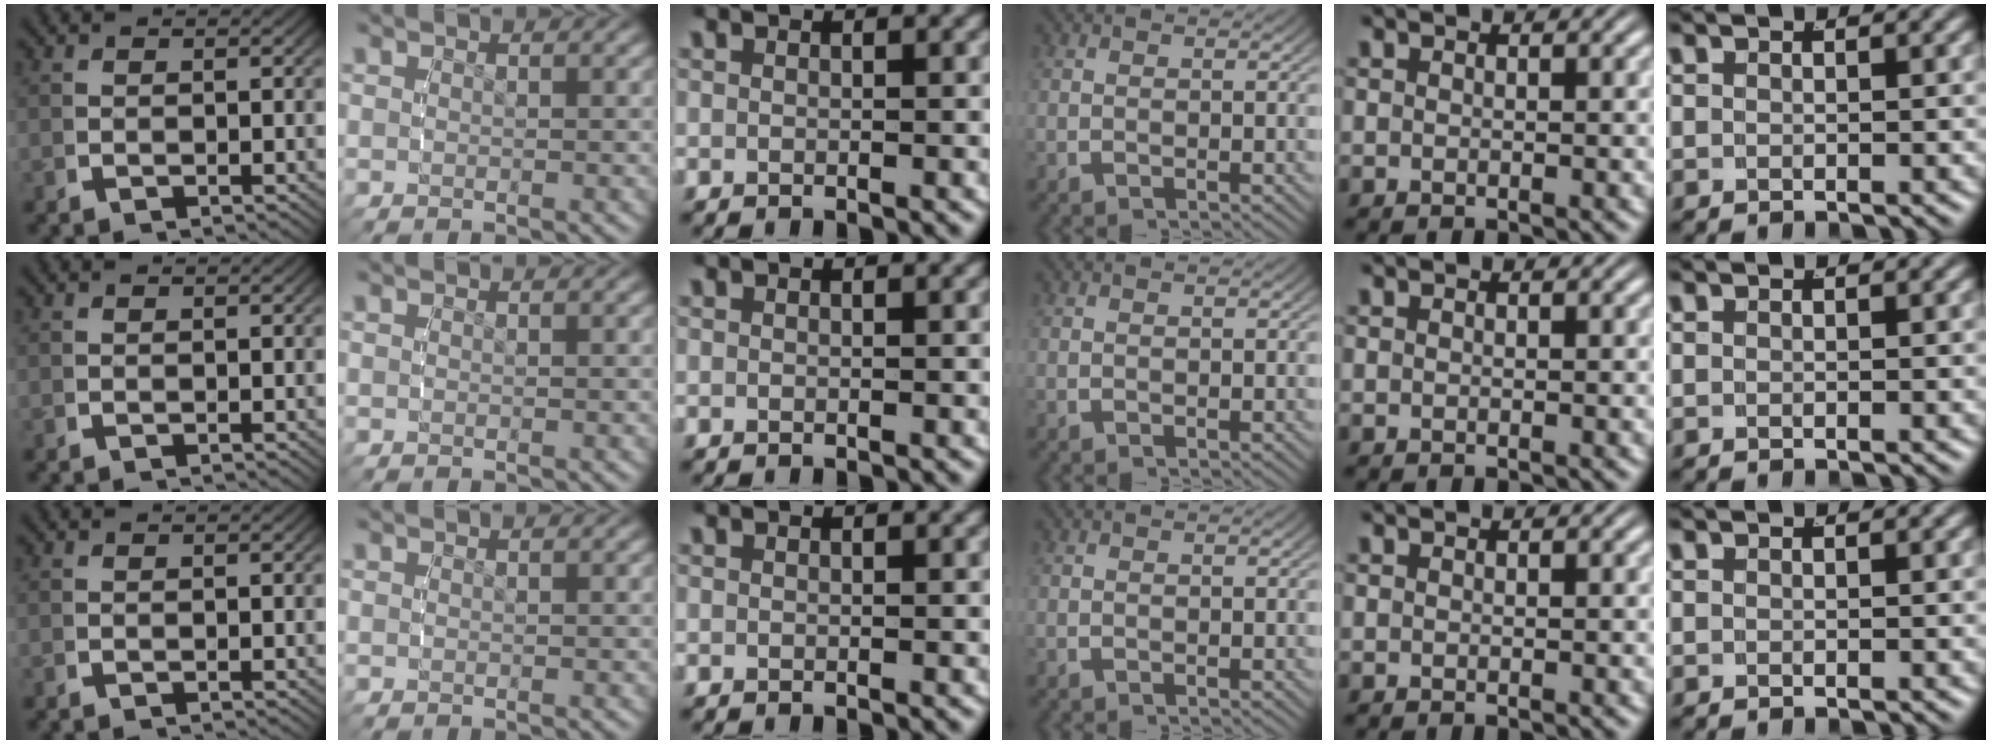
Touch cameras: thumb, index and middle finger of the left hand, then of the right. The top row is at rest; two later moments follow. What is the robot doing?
{"motion": "reach", "object": "measuring cup"}